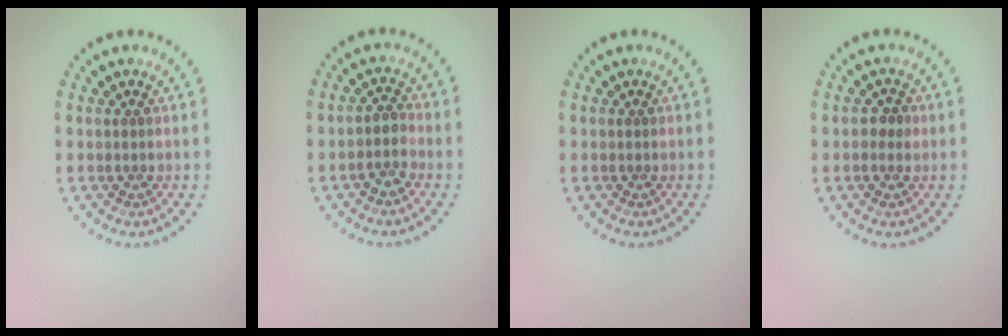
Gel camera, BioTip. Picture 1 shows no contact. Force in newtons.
{"total": 1.9, "press": 1.5, "slide": 1.2}
{"total": 0.0}
{"total": 1.3, "press": 1.3, "slide": 0.1}